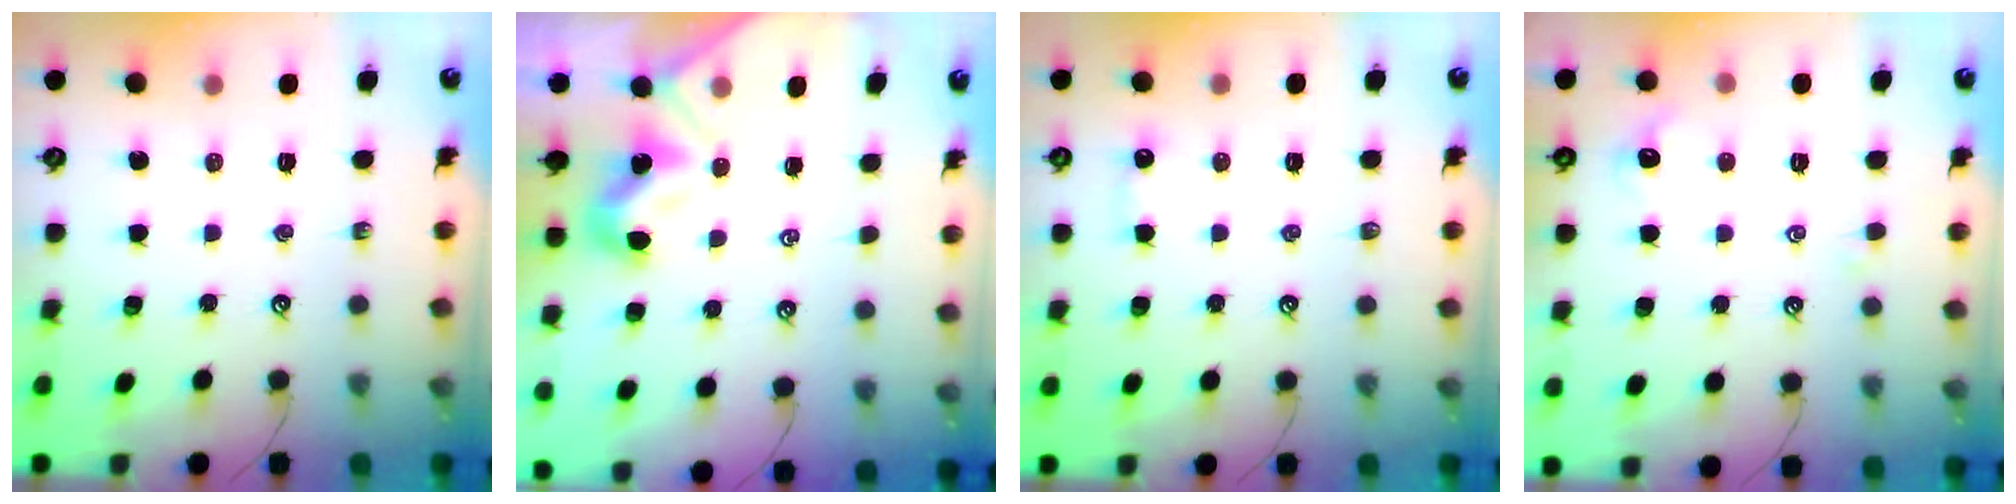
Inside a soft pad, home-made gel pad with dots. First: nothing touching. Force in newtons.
{"total": 1.7, "press": 1.6, "slide": 0.4}
{"total": 2.6, "press": 2.6, "slide": 0.4}
{"total": 1.2, "press": 0.9, "slide": 0.8}